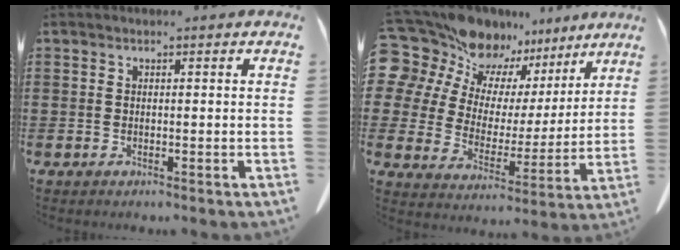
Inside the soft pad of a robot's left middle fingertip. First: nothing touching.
{"total": 11.8, "force": [9.4, 6.8, 2.2], "torque": [-0.104, -0.066, 0.176]}